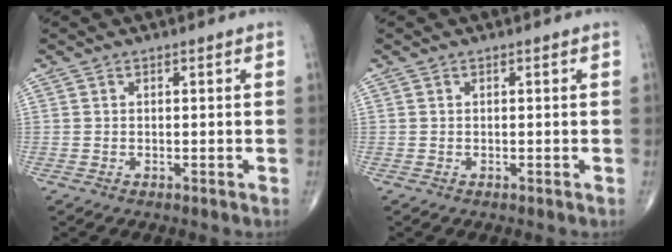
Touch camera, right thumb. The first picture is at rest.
{"total": 0.0}